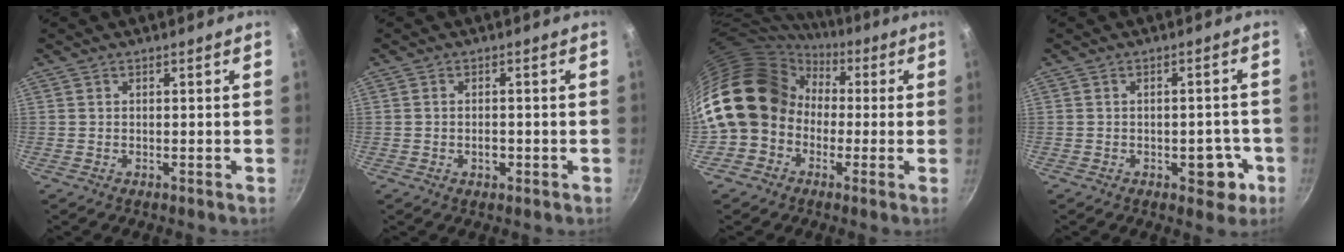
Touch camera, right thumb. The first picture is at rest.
{"total": 2.0, "force": [-0.7, 1.3, 1.4], "torque": [-0.020, 0.004, -0.009]}
{"total": 17.1, "force": [-0.7, 14.5, 9.1], "torque": [-0.136, 0.053, -0.026]}
{"total": 5.7, "force": [-2.2, 3.4, 4.0], "torque": [-0.025, 0.014, -0.023]}